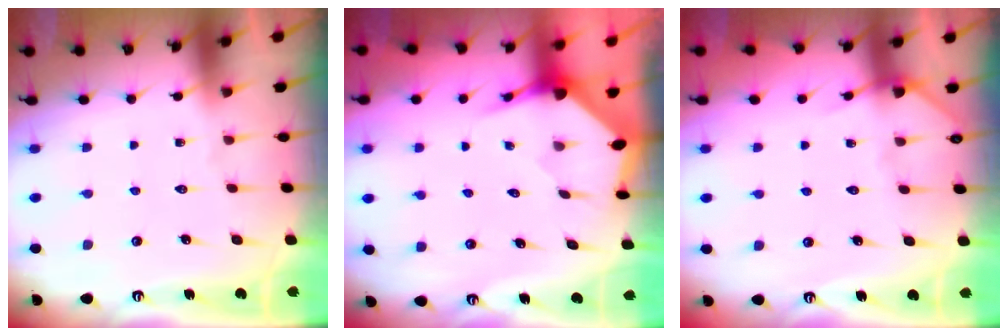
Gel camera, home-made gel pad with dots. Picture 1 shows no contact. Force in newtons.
{"total": 3.5, "press": 3.5, "slide": 0.5}
{"total": 4.0, "press": 4.0, "slide": 0.4}